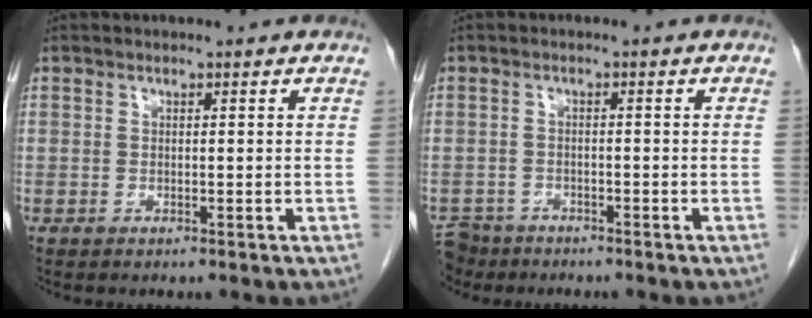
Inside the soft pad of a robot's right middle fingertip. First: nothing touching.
{"total": 4.6, "force": [-3.8, 2.5, 0.0], "torque": [0.000, -0.003, -0.068]}